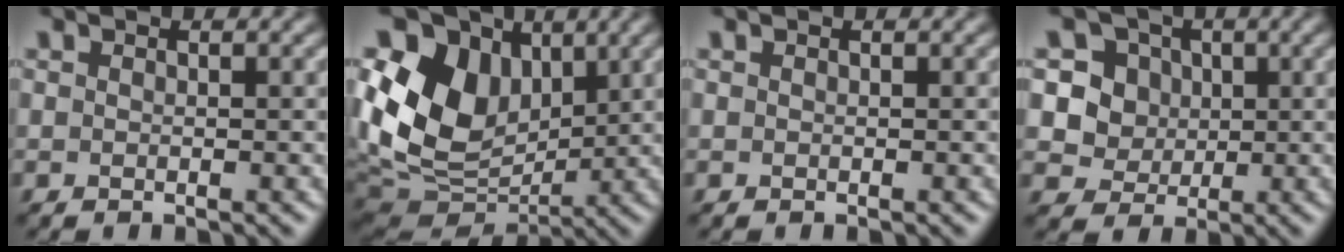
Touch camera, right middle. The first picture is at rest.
{"total": 12.9, "force": [3.6, 9.5, 7.9], "torque": [-0.170, 0.012, 0.066]}
{"total": 0.0}
{"total": 5.5, "force": [1.5, 4.8, 2.1], "torque": [-0.039, 0.002, 0.026]}